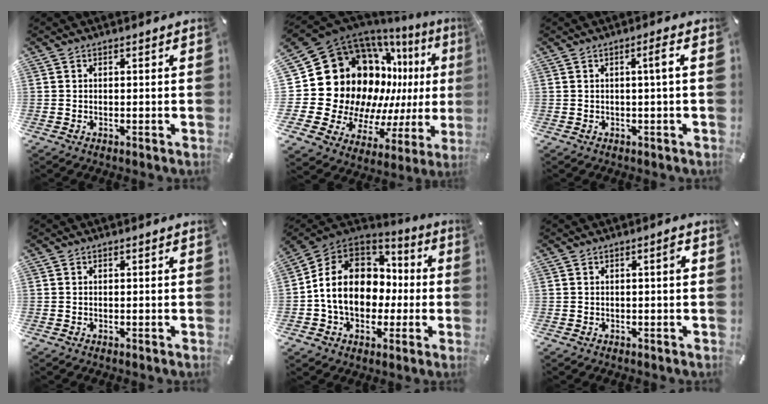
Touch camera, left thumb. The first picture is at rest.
{"total": 26.9, "force": [4.7, 21.2, 15.9], "torque": [-0.257, -0.111, 0.157]}
{"total": 3.3, "force": [0.4, 0.0, 3.3], "torque": [-0.056, -0.002, 0.001]}
{"total": 0.0}
{"total": 15.0, "force": [-1.0, 12.5, 8.1], "torque": [-0.176, 0.019, -0.012]}
{"total": 1.8, "force": [0.2, 0.2, 1.8], "torque": [-0.034, 0.002, 0.002]}